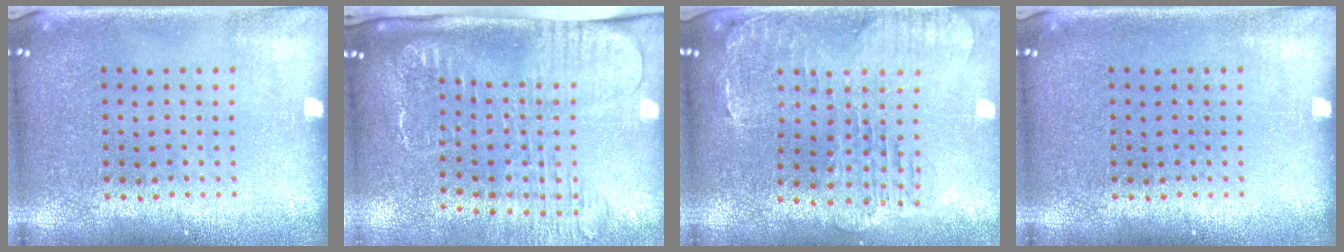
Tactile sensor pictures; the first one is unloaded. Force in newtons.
{"total": 2.6, "press": 2.0, "slide": 1.7}
{"total": 1.5, "press": 1.4, "slide": 0.4}
{"total": 0.0}